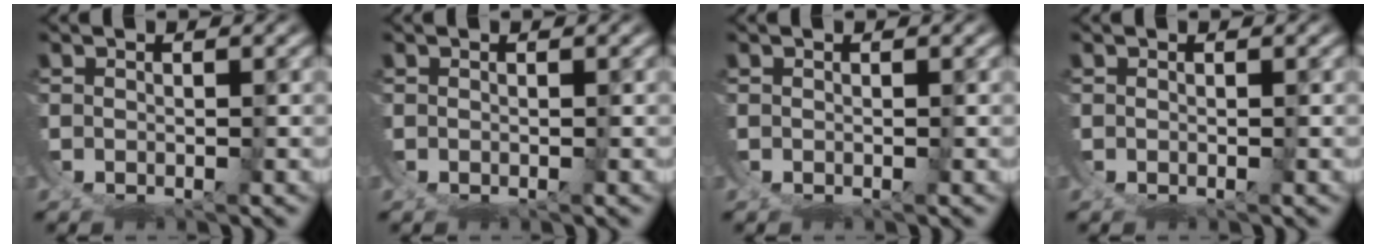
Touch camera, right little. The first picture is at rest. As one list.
[{"total": 0.0}, {"total": 0.0}, {"total": 0.0}]